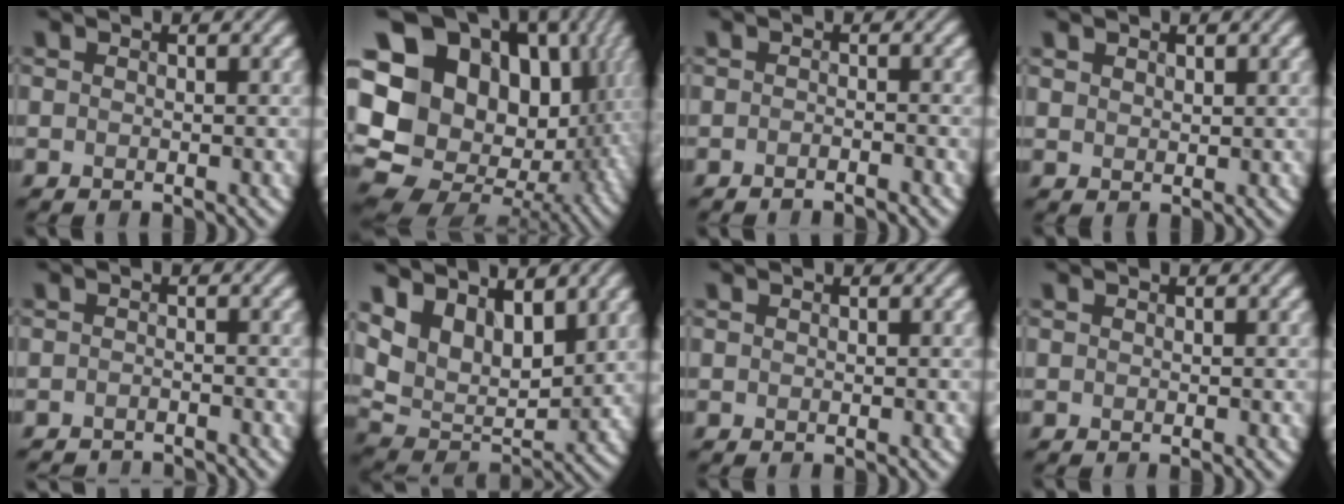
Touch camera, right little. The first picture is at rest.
{"total": 22.0, "force": [3.9, 17.5, 12.8], "torque": [-0.275, 0.021, 0.072]}
{"total": 1.0, "force": [-0.9, 0.0, 0.4], "torque": [-0.007, 0.004, -0.017]}
{"total": 1.2, "force": [0.9, 0.6, 0.3], "torque": [-0.008, 0.003, 0.020]}
{"total": 2.7, "force": [-2.7, 0.3, 0.3], "torque": [-0.003, -0.005, -0.047]}
{"total": 6.9, "force": [4.2, 3.7, 4.1], "torque": [-0.085, -0.005, 0.074]}
{"total": 0.0}
{"total": 0.0}